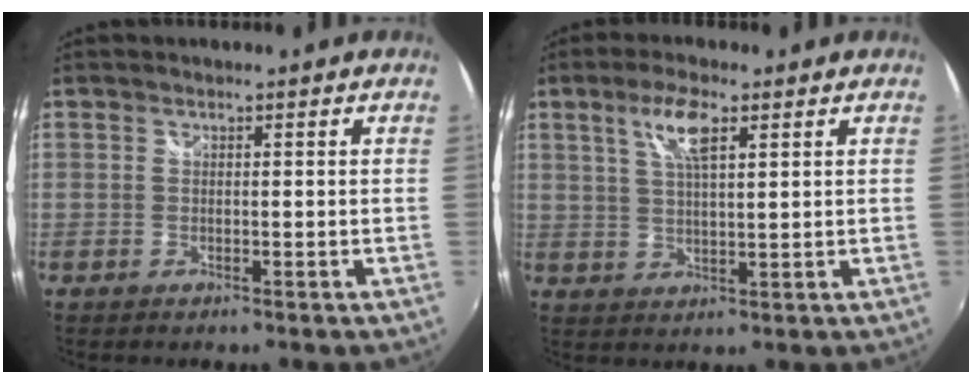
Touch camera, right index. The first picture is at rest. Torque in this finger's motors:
{"motor_torque": [0.81, 0.38, 0.28, 0.11]}